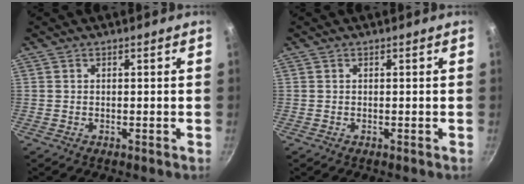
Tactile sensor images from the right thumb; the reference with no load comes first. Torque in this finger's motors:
{"motor_torque": [0.00, 0.00, 0.00, 0.00, 0.00]}